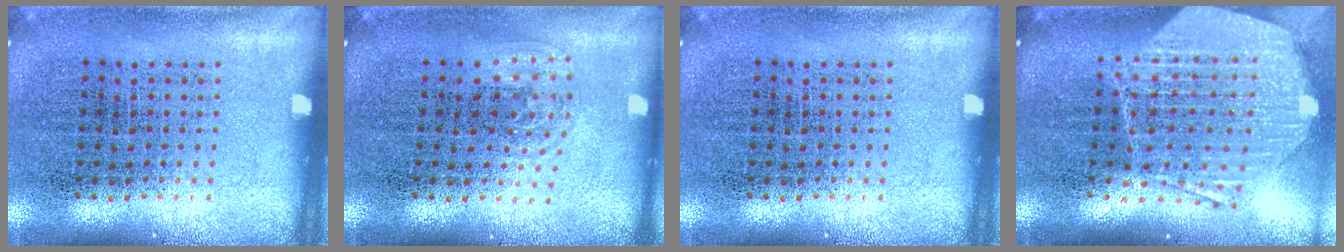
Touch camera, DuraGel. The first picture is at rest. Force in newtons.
{"total": 0.9, "press": 0.7, "slide": 0.6}
{"total": 0.0}
{"total": 2.5, "press": 2.1, "slide": 1.4}